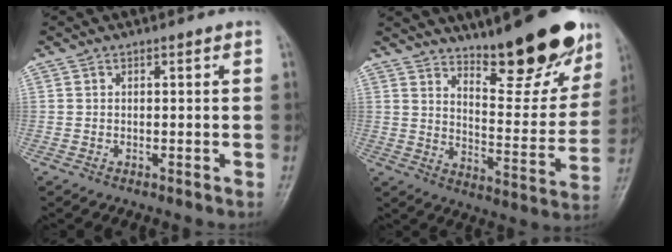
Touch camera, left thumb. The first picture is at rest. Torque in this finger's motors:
{"motor_torque": [0.41, 0.22, 1.29, -1.48, 0.06]}